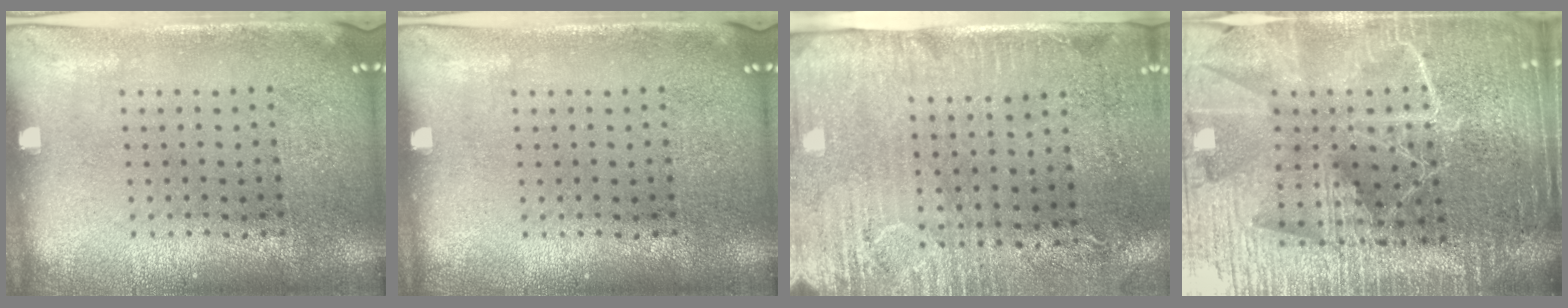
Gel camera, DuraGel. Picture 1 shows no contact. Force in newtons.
{"total": 0.0}
{"total": 3.0, "press": 2.5, "slide": 1.7}
{"total": 6.3, "press": 5.4, "slide": 3.1}